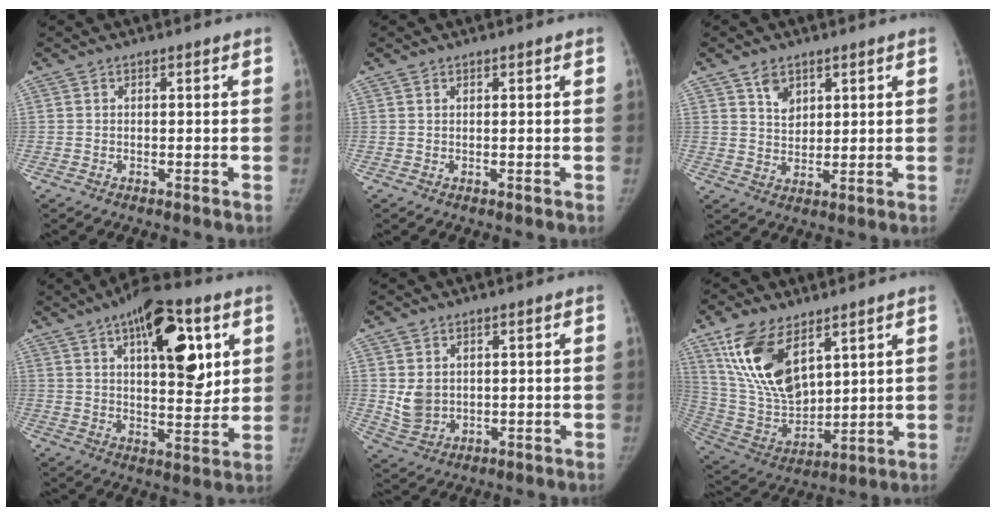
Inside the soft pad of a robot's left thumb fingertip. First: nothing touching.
{"total": 0.0}
{"total": 4.9, "force": [2.9, 3.3, 2.3], "torque": [-0.018, -0.023, 0.056]}
{"total": 18.7, "force": [7.4, 8.0, 15.2], "torque": [-0.185, -0.023, 0.111]}
{"total": 5.3, "force": [1.2, 4.3, 2.9], "torque": [-0.041, -0.015, 0.038]}
{"total": 17.8, "force": [9.3, 9.1, 12.1], "torque": [-0.206, -0.044, 0.196]}